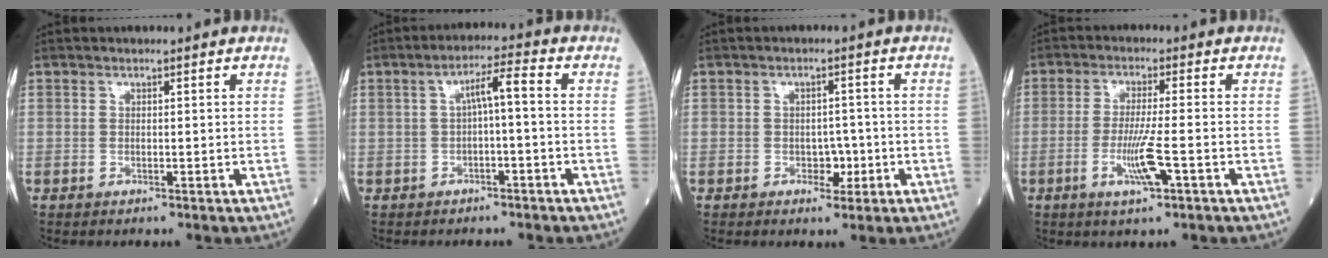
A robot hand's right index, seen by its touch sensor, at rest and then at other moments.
{"total": 4.2, "force": [-0.2, 0.5, 4.1], "torque": [-0.066, 0.019, -0.002]}
{"total": 3.1, "force": [-1.0, 2.1, 2.1], "torque": [-0.021, 0.005, -0.010]}
{"total": 6.2, "force": [-2.2, 0.1, 5.8], "torque": [-0.113, -0.012, -0.039]}